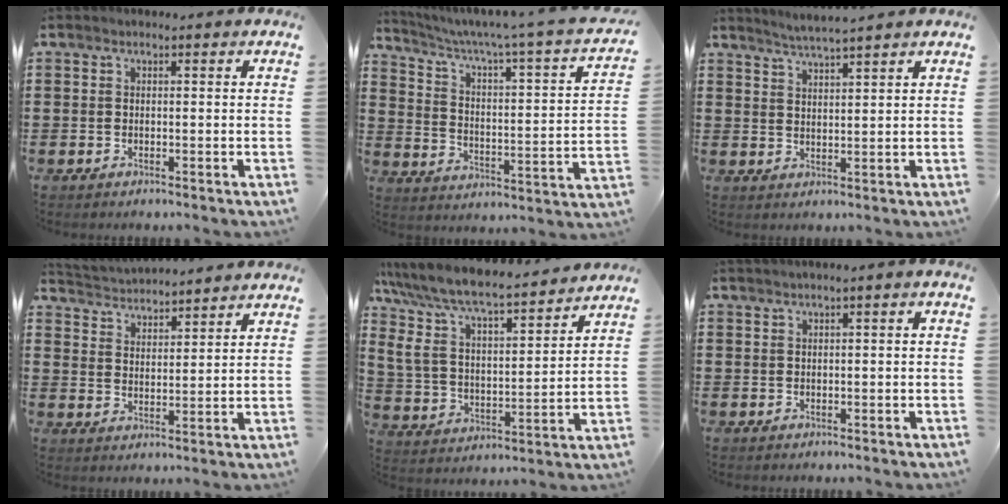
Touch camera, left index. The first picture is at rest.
{"total": 3.6, "force": [2.4, -0.4, 2.6], "torque": [-0.064, -0.036, 0.026]}
{"total": 2.8, "force": [2.7, -0.7, 0.4], "torque": [-0.014, -0.009, 0.048]}
{"total": 3.5, "force": [3.5, 0.1, -0.5], "torque": [-0.008, -0.018, 0.061]}
{"total": 7.0, "force": [5.9, 1.5, 3.5], "torque": [-0.096, -0.048, 0.095]}
{"total": 0.9, "force": [-0.1, -0.1, 0.8], "torque": [-0.011, -0.006, 0.000]}